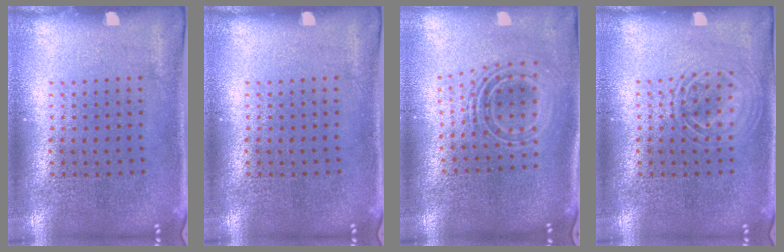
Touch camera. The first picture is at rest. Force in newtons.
{"total": 0.0}
{"total": 2.2, "press": 1.6, "slide": 1.5}
{"total": 2.1, "press": 2.1, "slide": 0.3}